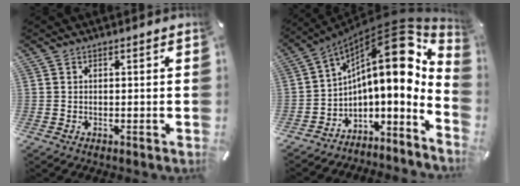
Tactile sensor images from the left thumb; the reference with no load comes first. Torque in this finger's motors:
{"motor_torque": [-0.40, 2.82, 0.95, -0.15, 0.60]}